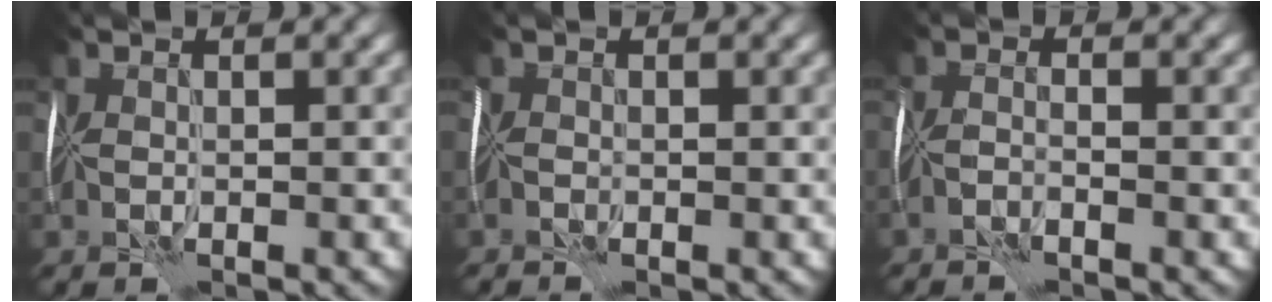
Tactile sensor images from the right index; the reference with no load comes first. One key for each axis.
{"total": 0.9, "fx": -0.9, "fy": 0.1, "fz": 0.1, "tx": -0.001, "ty": 0.000, "tz": -0.017}
{"total": 0.9, "fx": -0.8, "fy": -0.5, "fz": 0.0, "tx": -0.005, "ty": 0.002, "tz": -0.023}